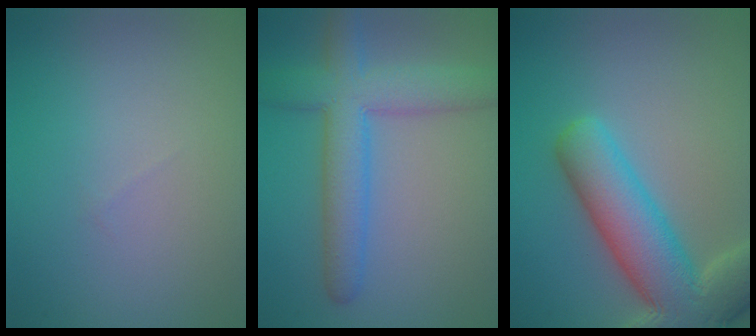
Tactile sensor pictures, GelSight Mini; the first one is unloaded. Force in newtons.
{"total": 6.3, "press": 6.3, "slide": 0.3}
{"total": 10.0, "press": 9.9, "slide": 1.0}